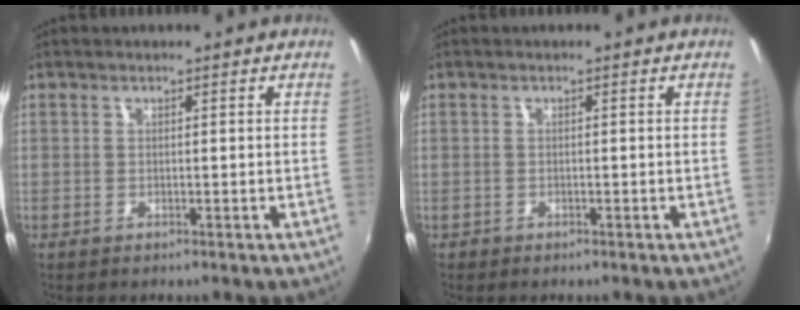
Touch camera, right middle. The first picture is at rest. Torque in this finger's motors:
{"motor_torque": [-0.28, 0.14, -0.08, -0.01]}